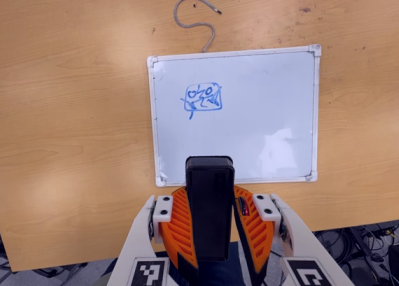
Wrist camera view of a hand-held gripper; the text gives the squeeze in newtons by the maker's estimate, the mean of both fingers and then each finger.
{"total": 9.8, "left": 8.1, "right": 11.4}